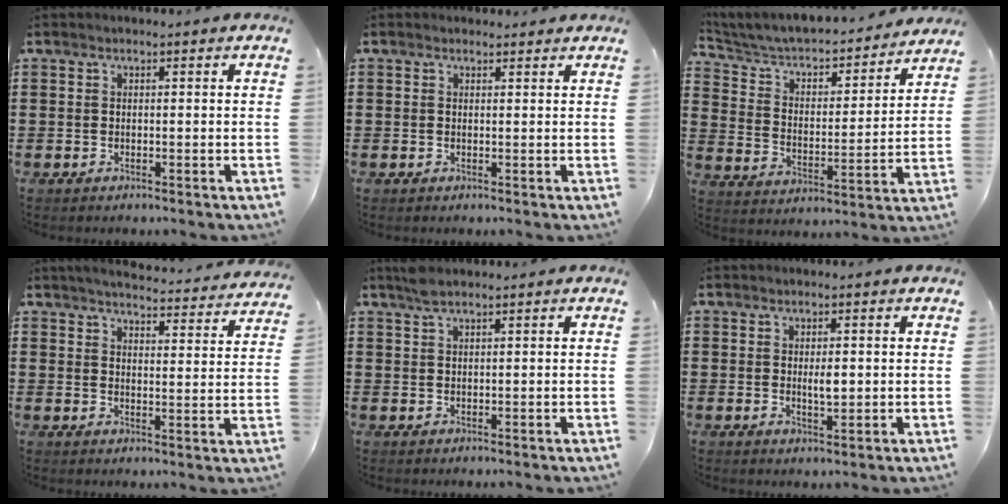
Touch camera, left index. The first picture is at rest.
{"total": 1.0, "force": [0.7, 0.6, -0.1], "torque": [0.000, 0.003, 0.014]}
{"total": 4.4, "force": [4.0, 1.4, 1.4], "torque": [-0.050, -0.039, 0.058]}
{"total": 4.2, "force": [4.0, -0.3, 0.9], "torque": [-0.027, -0.034, 0.065]}
{"total": 2.1, "force": [1.7, 0.4, 1.3], "torque": [-0.029, 0.002, 0.031]}
{"total": 2.6, "force": [0.2, 0.8, 2.4], "torque": [-0.039, -0.003, 0.001]}